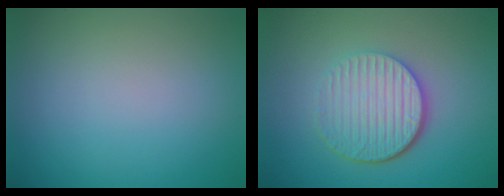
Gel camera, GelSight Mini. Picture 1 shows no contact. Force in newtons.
{"total": 5.5, "press": 3.9, "slide": 3.9}